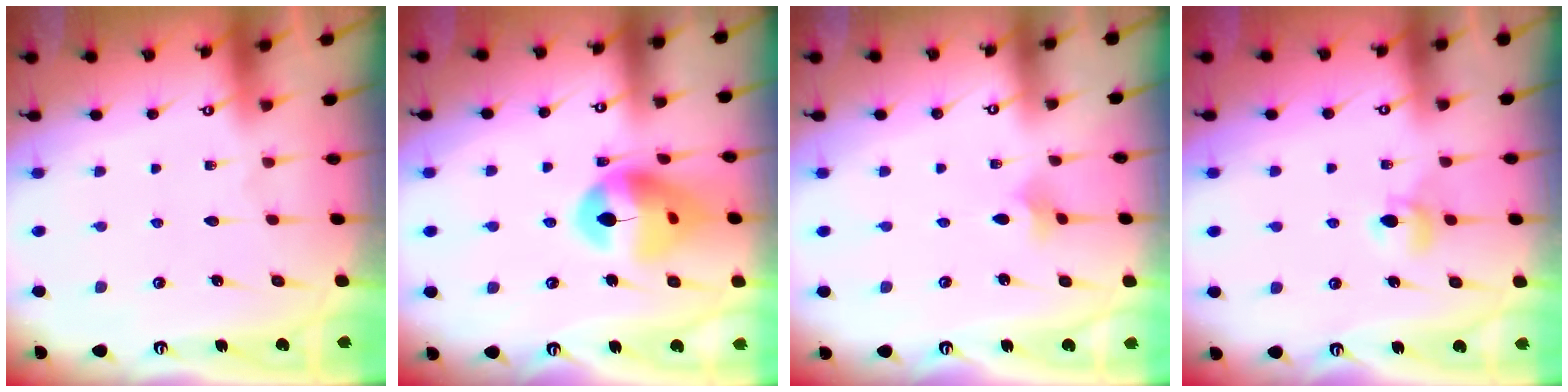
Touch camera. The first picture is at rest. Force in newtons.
{"total": 14.4, "press": 14.4, "slide": 1.5}
{"total": 2.1, "press": 2.1, "slide": 0.4}
{"total": 5.6, "press": 5.5, "slide": 0.7}